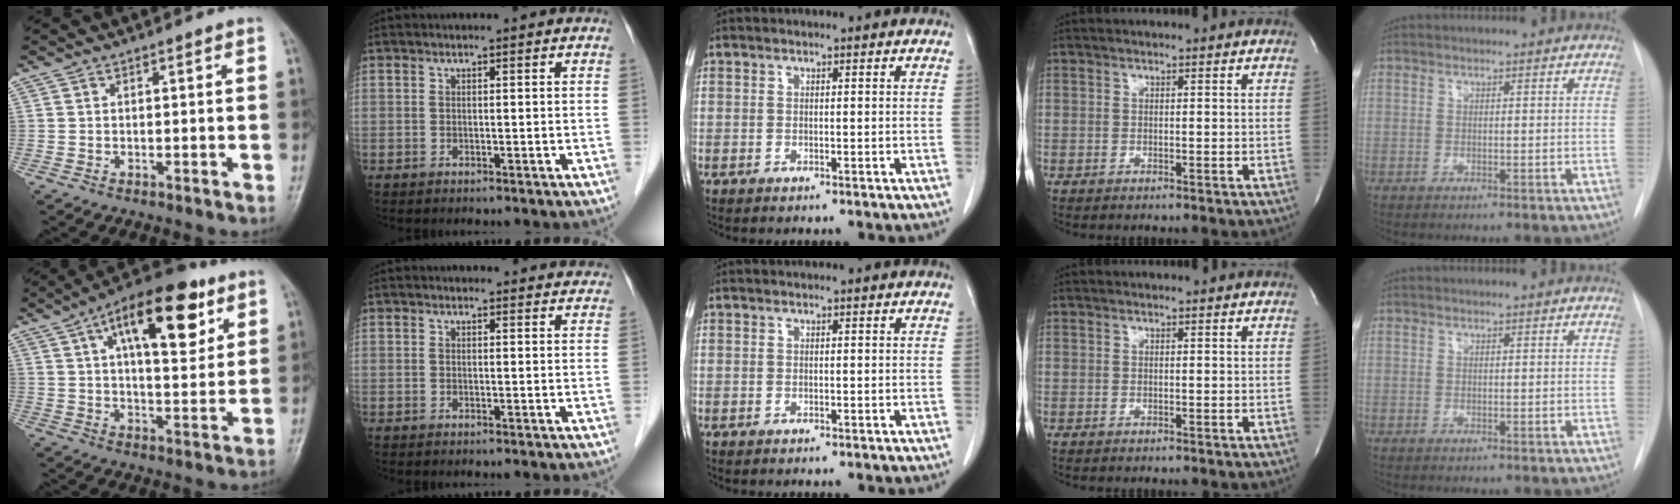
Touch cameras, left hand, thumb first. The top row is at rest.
{"thumb": {"total": 18.0, "force": [8.3, 7.6, 14.1], "torque": [-0.186, -0.016, 0.125]}, "index": {"total": 4.7, "force": [4.6, 1.2, 0.5], "torque": [0.002, 0.005, 0.037]}}